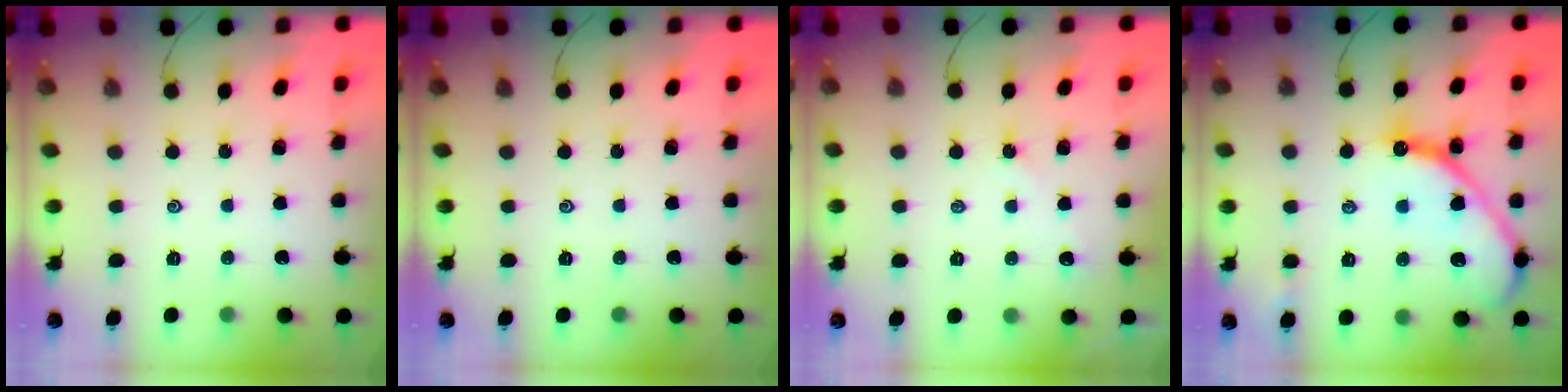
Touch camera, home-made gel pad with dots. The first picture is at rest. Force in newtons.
{"total": 0.0}
{"total": 3.0, "press": 3.0, "slide": 0.3}
{"total": 14.2, "press": 14.2, "slide": 1.2}